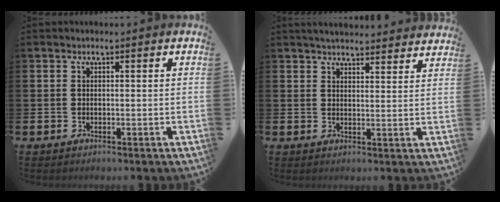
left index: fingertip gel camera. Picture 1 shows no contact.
{"total": 4.3, "force": [4.2, 0.3, 0.5], "torque": [-0.010, -0.023, 0.076]}